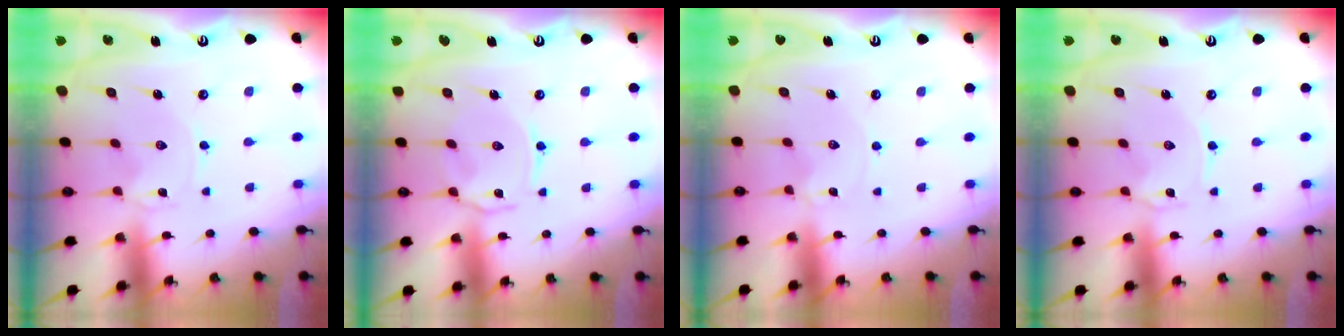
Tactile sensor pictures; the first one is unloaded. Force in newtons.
{"total": 2.2, "press": 2.2, "slide": 0.6}
{"total": 0.0}
{"total": 0.7, "press": 0.7, "slide": 0.2}